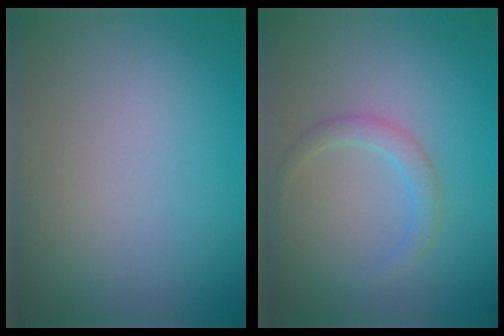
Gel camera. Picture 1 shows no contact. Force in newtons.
{"total": 1.7, "press": 1.7, "slide": 0.1}